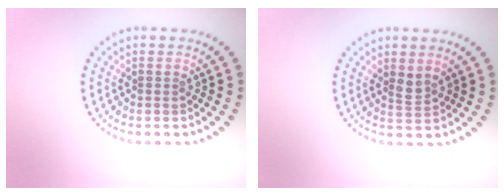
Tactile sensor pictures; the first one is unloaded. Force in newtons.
{"total": 1.5, "press": 1.2, "slide": 0.9}